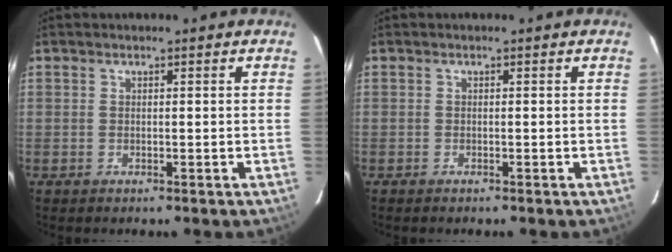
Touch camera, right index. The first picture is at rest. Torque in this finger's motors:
{"motor_torque": [0.03, -0.04, 0.07, 0.00]}